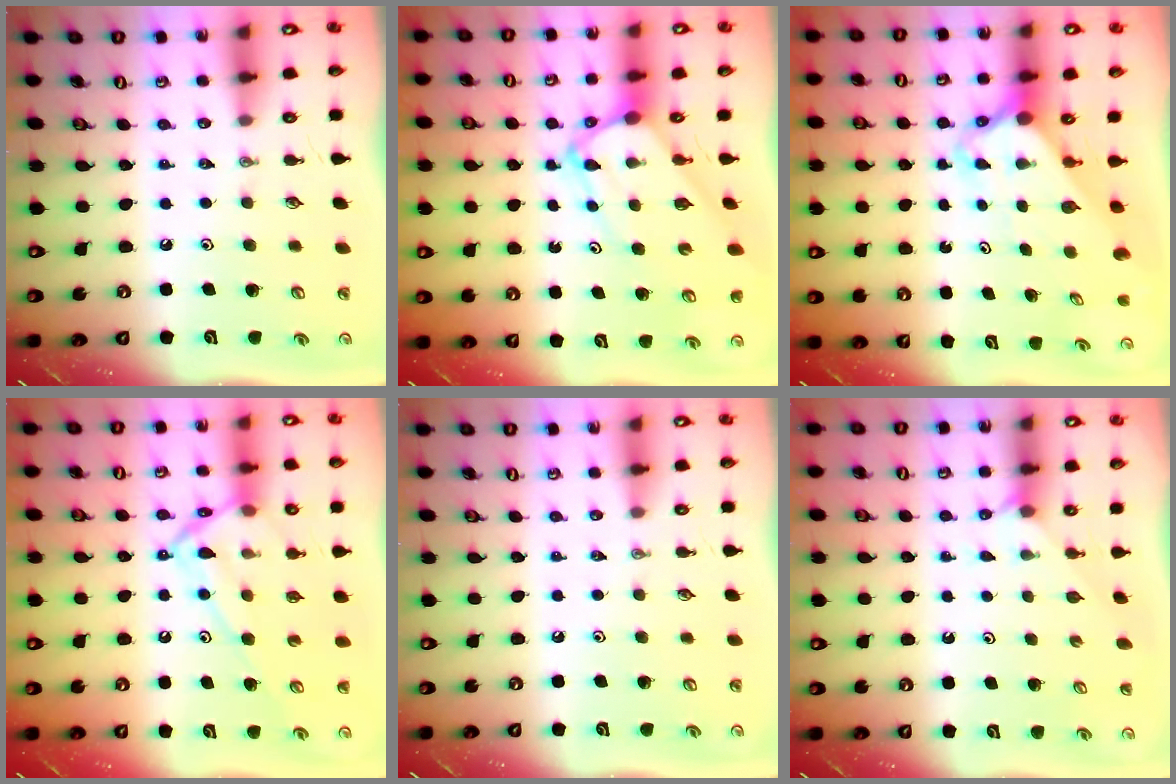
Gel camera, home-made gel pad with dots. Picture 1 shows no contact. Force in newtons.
{"total": 7.6, "press": 7.5, "slide": 0.8}
{"total": 3.1, "press": 3.1, "slide": 0.2}
{"total": 14.0, "press": 14.0, "slide": 0.9}
{"total": 0.0}
{"total": 3.8, "press": 3.7, "slide": 0.3}